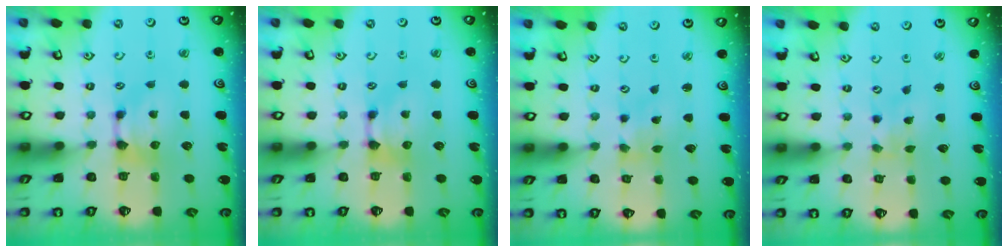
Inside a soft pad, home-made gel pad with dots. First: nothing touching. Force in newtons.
{"total": 0.0}
{"total": 2.3, "press": 2.1, "slide": 0.9}
{"total": 4.2, "press": 4.2, "slide": 0.8}